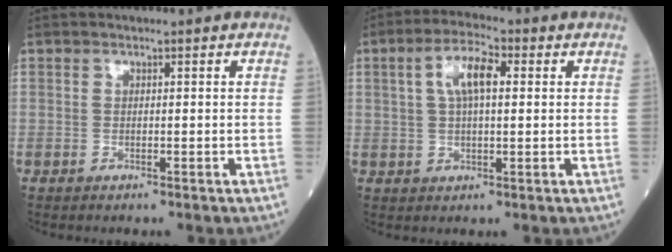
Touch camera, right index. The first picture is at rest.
{"total": 6.8, "force": [1.8, 2.2, 6.1], "torque": [-0.121, 0.018, 0.032]}